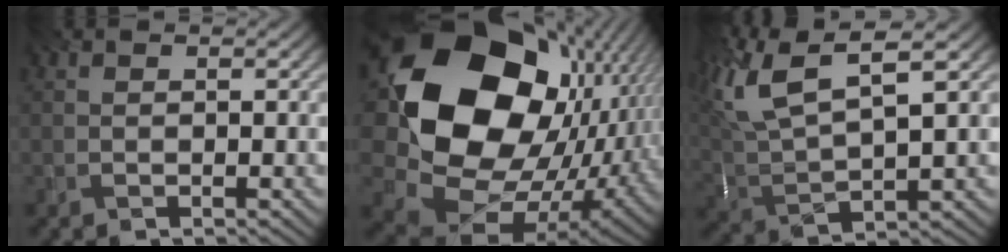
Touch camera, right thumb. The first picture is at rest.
{"total": 20.8, "force": [3.9, 16.0, 12.8], "torque": [-0.299, -0.023, 0.105]}
{"total": 13.5, "force": [7.0, 5.1, 10.4], "torque": [-0.255, 0.031, 0.122]}